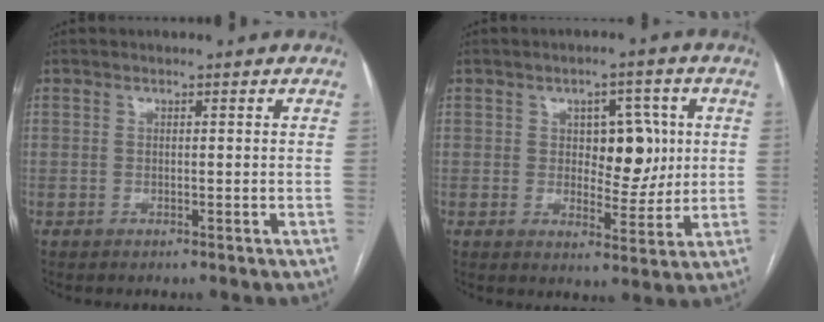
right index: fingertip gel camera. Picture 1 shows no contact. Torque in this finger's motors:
{"motor_torque": [0.12, 0.14, 0.02, 0.00]}